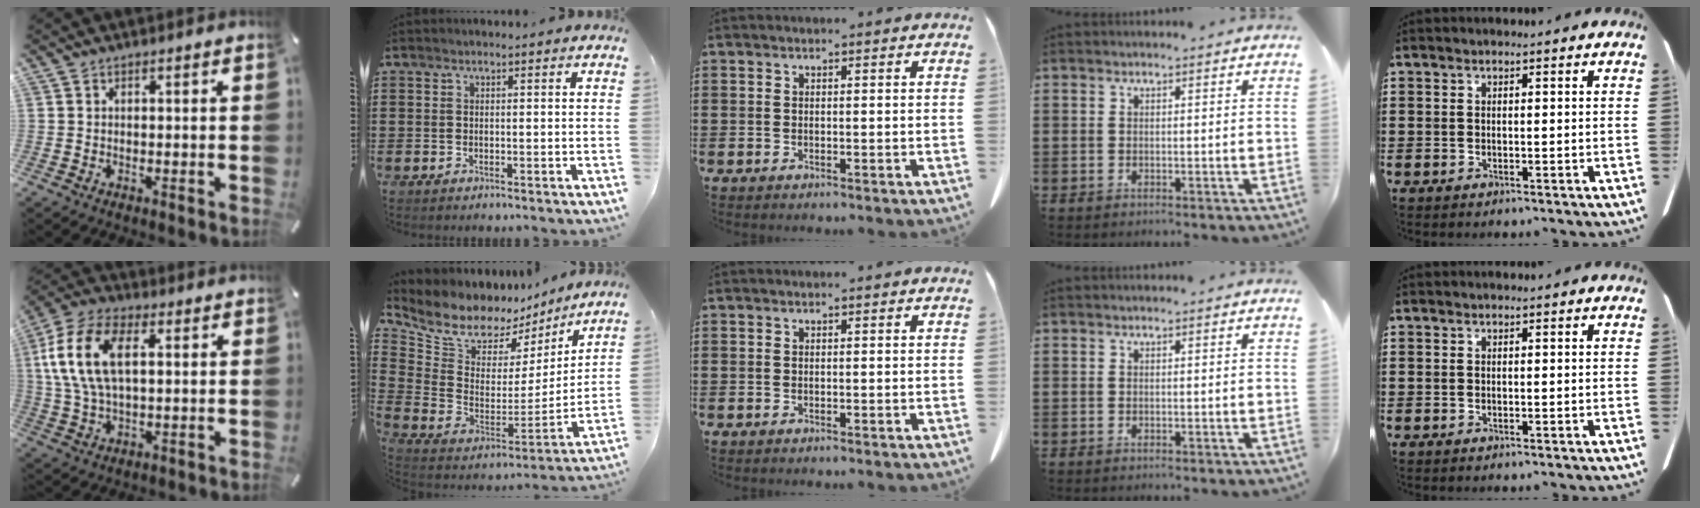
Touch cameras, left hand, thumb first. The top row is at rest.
{"thumb": {"total": 13.7, "force": [3.3, 7.9, 10.7], "torque": [-0.251, 0.006, 0.054]}, "index": {"total": 9.1, "force": [7.7, 4.3, 2.4], "torque": [-0.087, -0.052, 0.137]}}